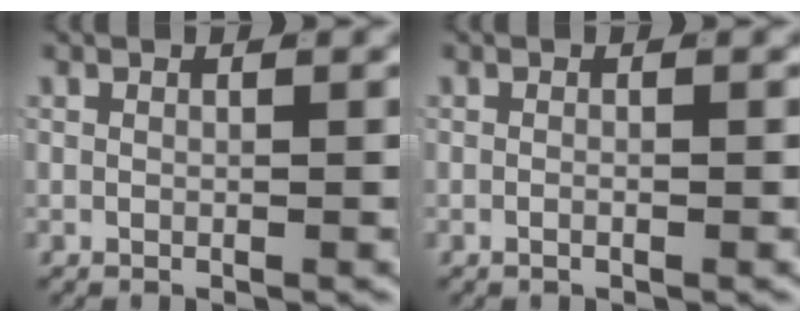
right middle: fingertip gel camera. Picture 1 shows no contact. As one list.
[{"total": 0.6, "force": [-0.5, 0.2, 0.3], "torque": [-0.007, 0.001, -0.010]}]